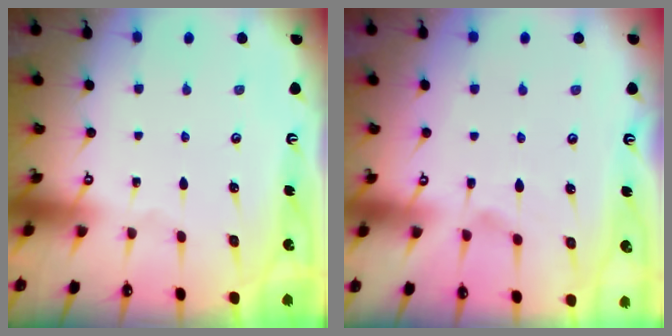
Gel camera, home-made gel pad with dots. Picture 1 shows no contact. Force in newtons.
{"total": 2.9, "press": 2.6, "slide": 1.2}